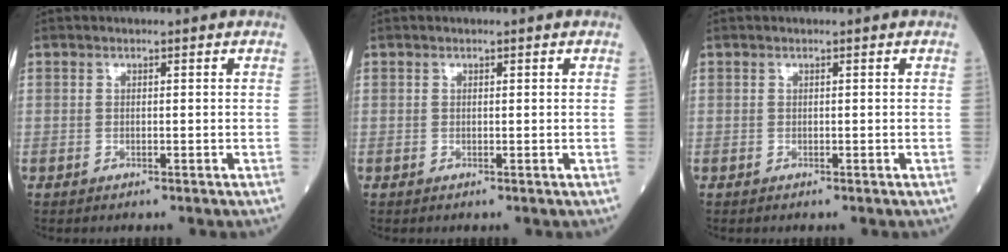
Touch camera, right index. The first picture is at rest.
{"total": 0.0}
{"total": 0.0}